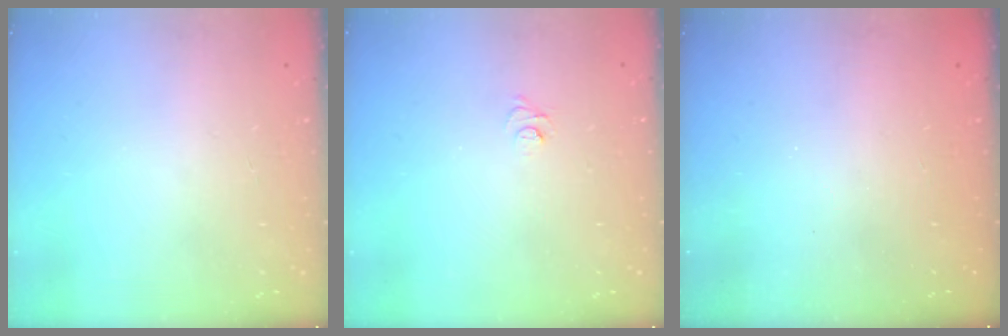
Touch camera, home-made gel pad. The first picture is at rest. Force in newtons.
{"total": 4.9, "press": 4.9, "slide": 0.3}
{"total": 1.9, "press": 1.9, "slide": 0.6}